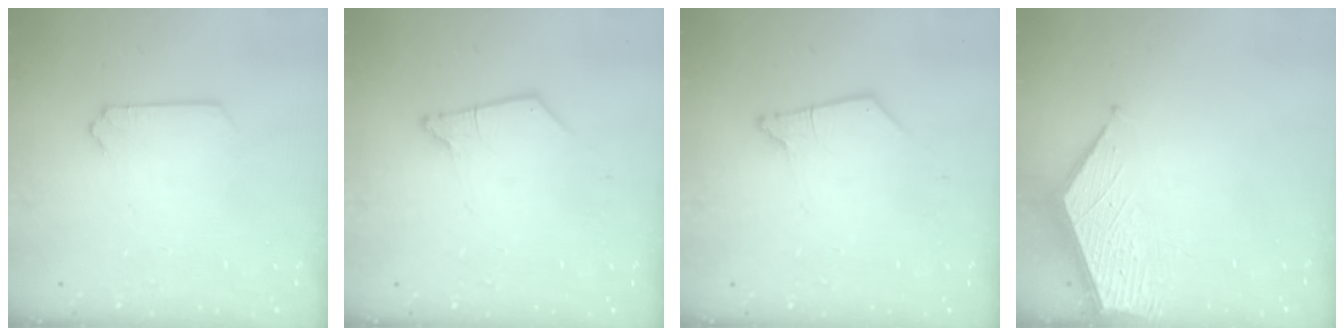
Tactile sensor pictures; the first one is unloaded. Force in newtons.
{"total": 0.0}
{"total": 0.0}
{"total": 3.5, "press": 3.5, "slide": 0.3}